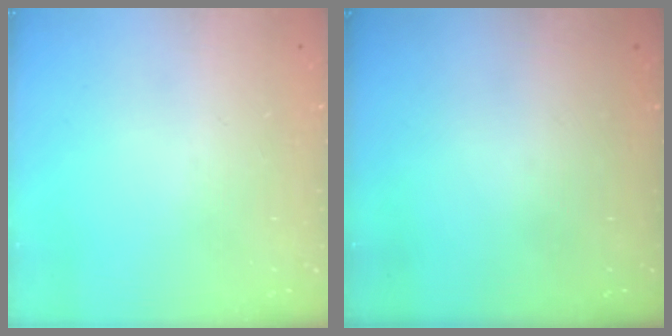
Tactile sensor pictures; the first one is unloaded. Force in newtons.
{"total": 0.0}